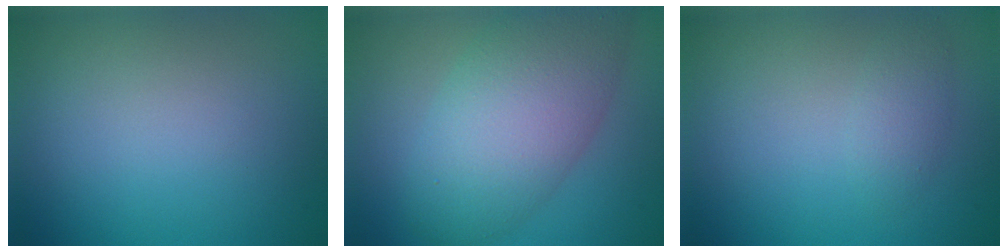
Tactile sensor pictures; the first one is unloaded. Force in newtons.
{"total": 8.2, "press": 8.2, "slide": 0.3}
{"total": 1.5, "press": 1.5, "slide": 0.0}